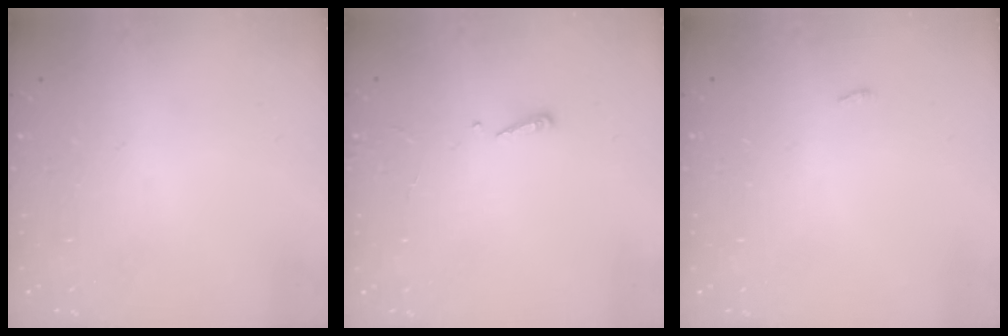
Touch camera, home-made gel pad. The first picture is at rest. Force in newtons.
{"total": 2.4, "press": 2.4, "slide": 0.2}
{"total": 6.7, "press": 1.4, "slide": 6.6}